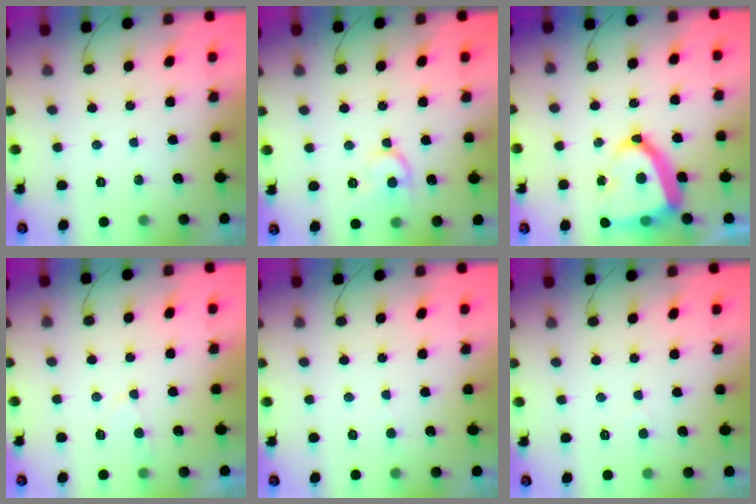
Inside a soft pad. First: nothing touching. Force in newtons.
{"total": 10.3, "press": 10.3, "slide": 1.0}
{"total": 16.9, "press": 16.8, "slide": 1.9}
{"total": 4.9, "press": 4.9, "slide": 0.3}
{"total": 3.7, "press": 3.7, "slide": 0.4}
{"total": 2.0, "press": 2.0, "slide": 0.2}